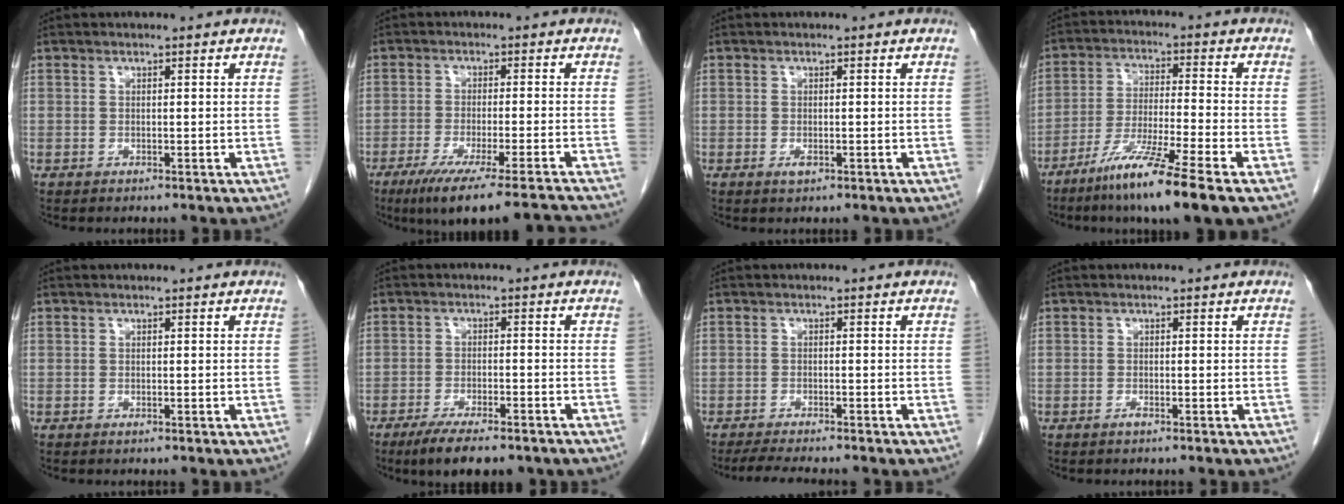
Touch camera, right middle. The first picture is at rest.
{"total": 14.1, "force": [-12.1, -1.0, 7.3], "torque": [-0.095, -0.034, -0.183]}
{"total": 1.0, "force": [-0.4, 0.4, 0.8], "torque": [-0.015, -0.001, -0.005]}
{"total": 11.4, "force": [-7.4, -0.9, 8.7], "torque": [-0.168, -0.040, -0.135]}
{"total": 0.0}
{"total": 9.0, "force": [-6.7, 2.3, 5.5], "torque": [-0.082, -0.014, -0.098]}
{"total": 5.8, "force": [-5.0, 0.5, 2.8], "torque": [-0.039, -0.013, -0.077]}
{"total": 0.6, "force": [-0.5, 0.0, 0.4], "torque": [-0.011, 0.000, -0.009]}